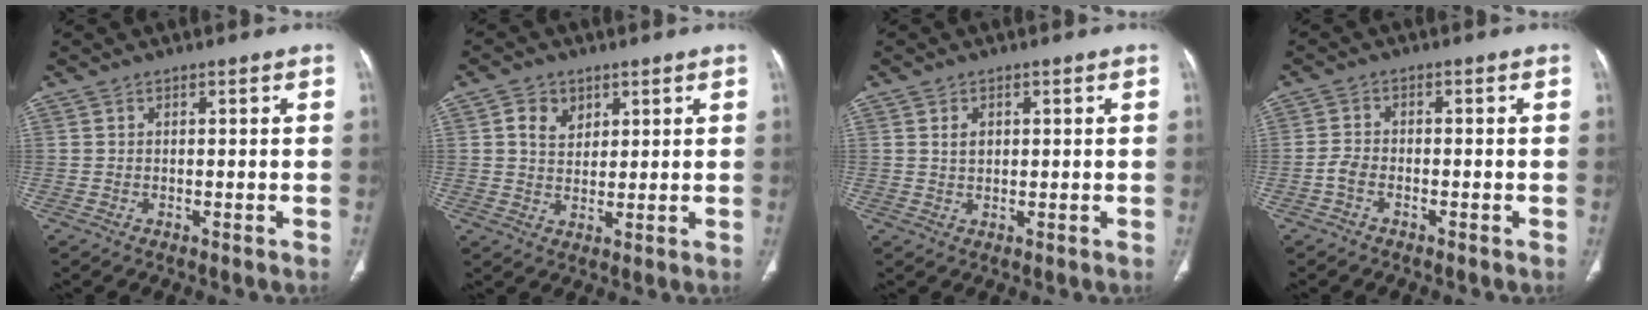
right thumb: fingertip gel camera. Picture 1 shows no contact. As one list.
[{"total": 5.2, "force": [2.2, 3.9, 2.5], "torque": [-0.026, -0.011, 0.040]}, {"total": 2.2, "force": [0.7, 1.5, 1.4], "torque": [-0.017, -0.003, 0.015]}, {"total": 2.4, "force": [-1.3, 1.4, 1.5], "torque": [-0.031, 0.012, -0.028]}]